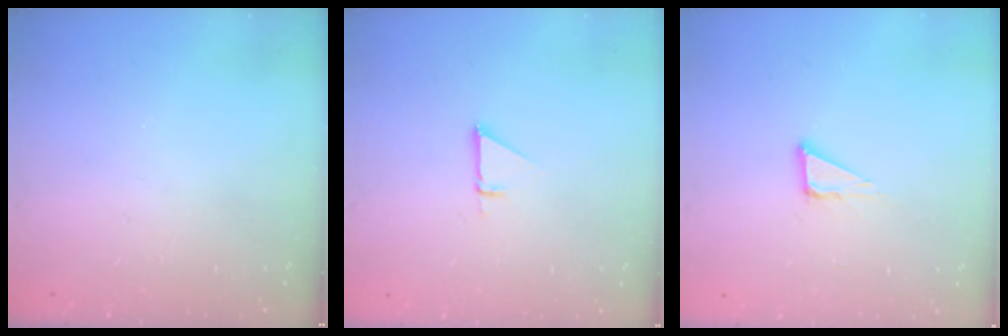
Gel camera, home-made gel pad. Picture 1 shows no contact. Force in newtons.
{"total": 2.3, "press": 2.3, "slide": 0.1}
{"total": 5.3, "press": 5.3, "slide": 0.3}